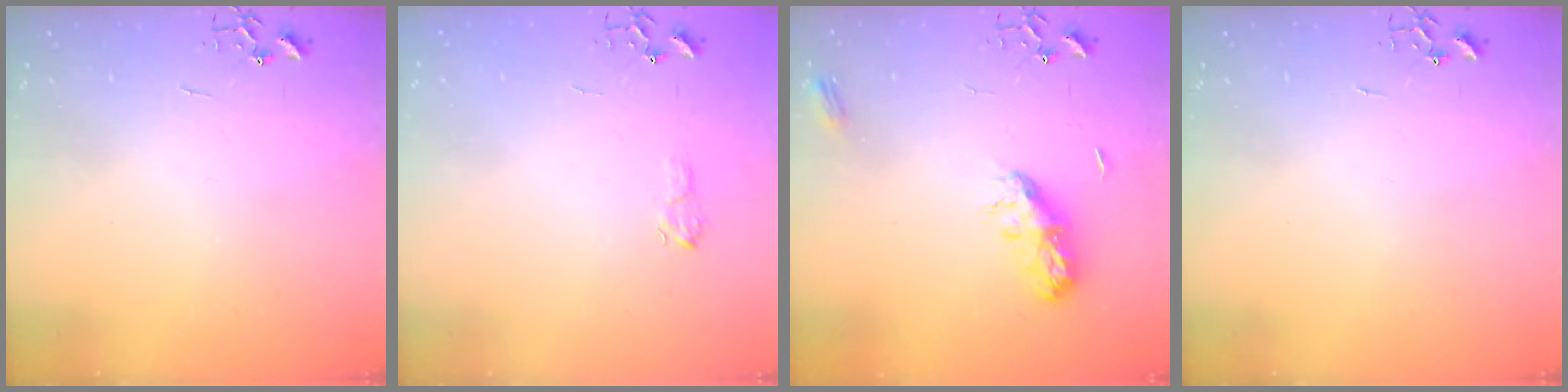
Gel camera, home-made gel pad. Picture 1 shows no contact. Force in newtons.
{"total": 5.5, "press": 5.5, "slide": 0.8}
{"total": 9.0, "press": 9.0, "slide": 0.1}
{"total": 0.0}